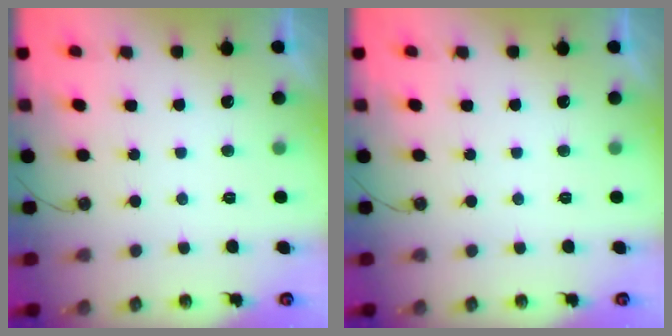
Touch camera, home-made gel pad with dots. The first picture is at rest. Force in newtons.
{"total": 0.0}